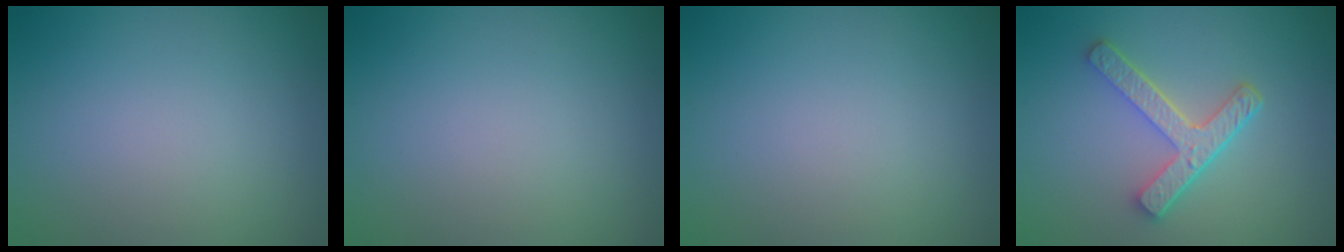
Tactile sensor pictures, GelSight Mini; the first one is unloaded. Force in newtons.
{"total": 0.0}
{"total": 0.0}
{"total": 4.2, "press": 3.3, "slide": 2.5}